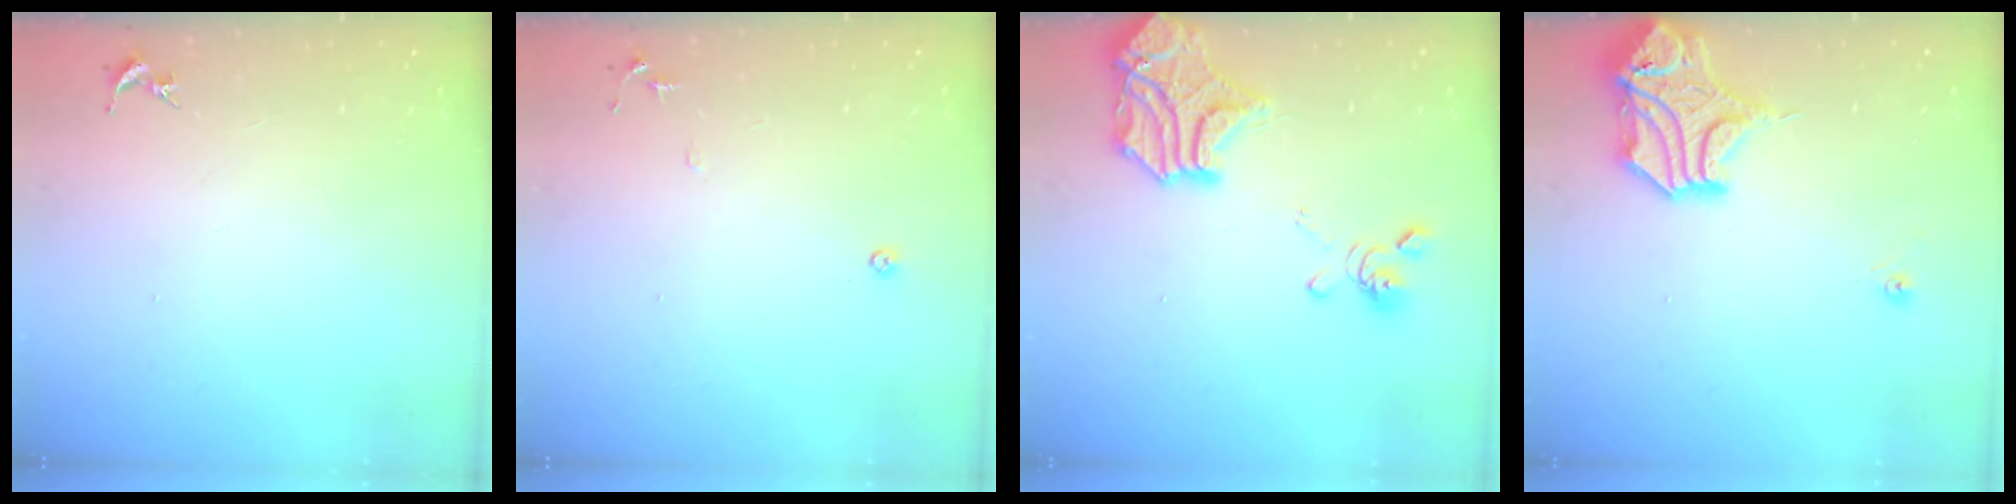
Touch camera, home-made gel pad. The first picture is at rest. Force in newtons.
{"total": 6.1, "press": 6.1, "slide": 0.7}
{"total": 19.3, "press": 19.0, "slide": 3.0}
{"total": 14.3, "press": 14.0, "slide": 2.5}